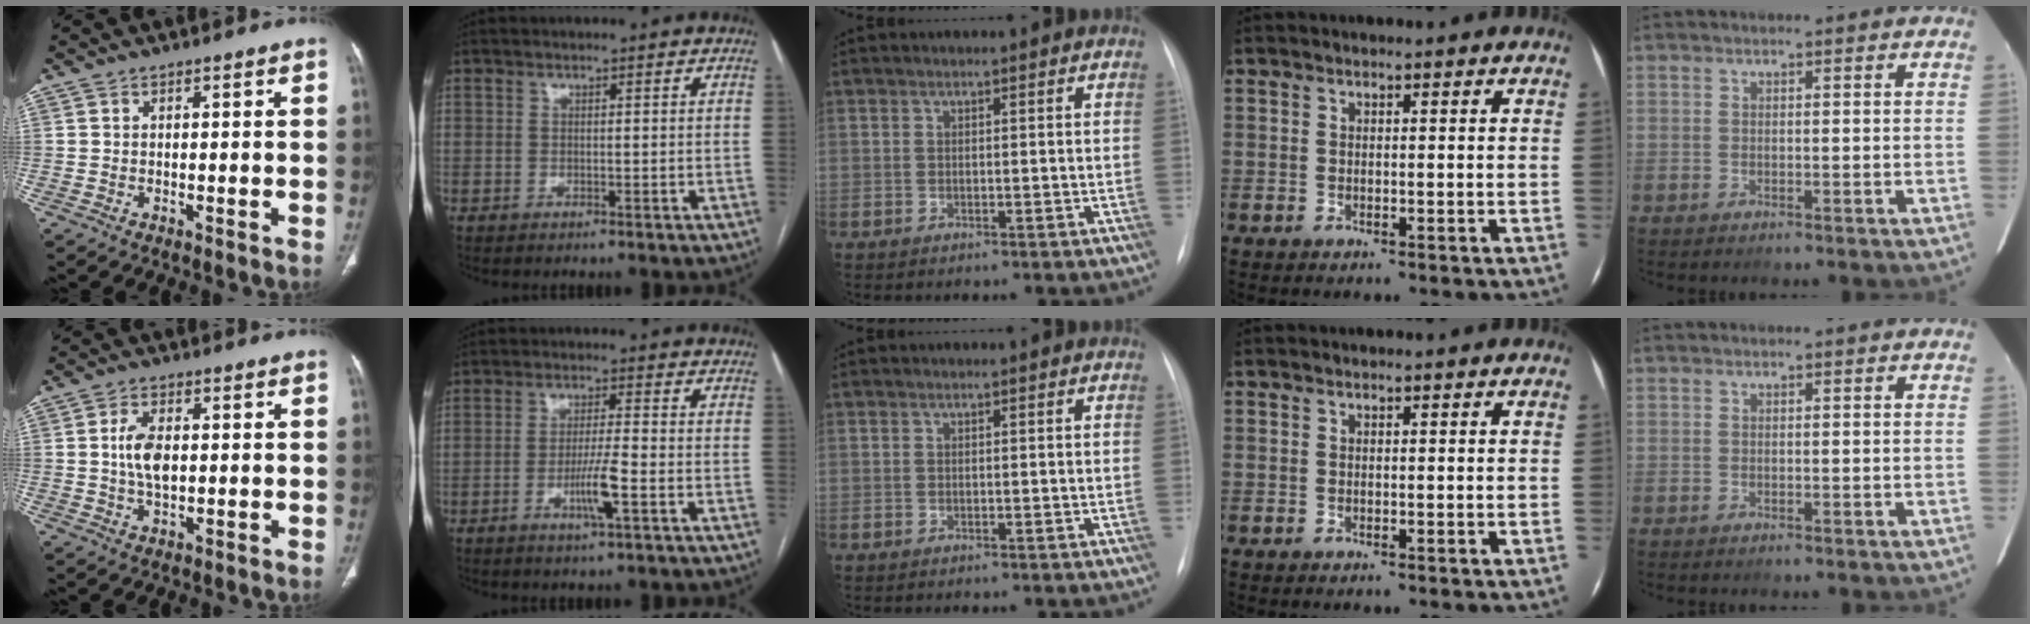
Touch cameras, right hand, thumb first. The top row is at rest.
{"thumb": {"total": 4.7, "force": [0.2, 2.6, 3.9], "torque": [-0.074, 0.005, 0.003]}, "index": {"total": 3.8, "force": [-1.4, 0.1, 3.5], "torque": [-0.066, -0.005, -0.026]}}